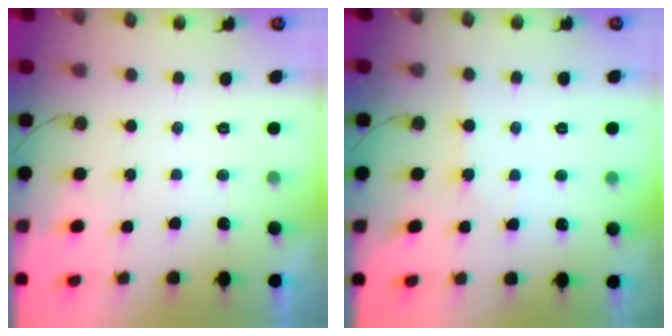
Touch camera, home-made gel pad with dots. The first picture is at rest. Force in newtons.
{"total": 2.8, "press": 2.8, "slide": 0.3}